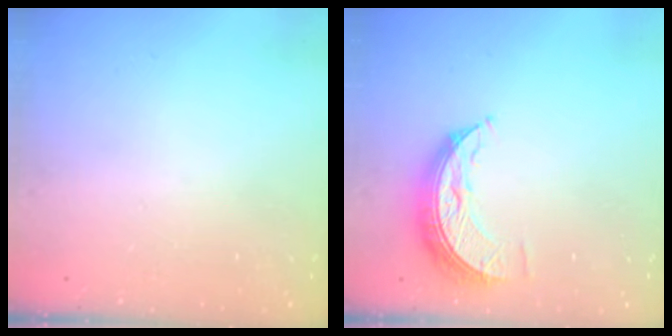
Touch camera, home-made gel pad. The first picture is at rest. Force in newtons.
{"total": 8.4, "press": 8.4, "slide": 0.2}